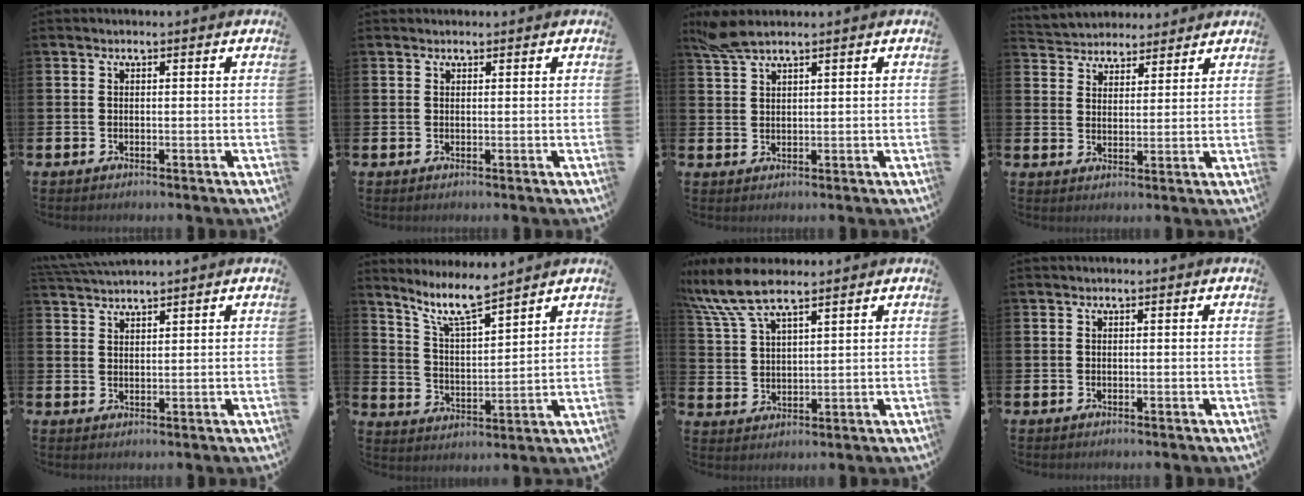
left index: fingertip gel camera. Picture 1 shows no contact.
{"total": 0.8, "force": [0.8, 0.2, 0.0], "torque": [0.012, -0.003, 0.012]}
{"total": 3.5, "force": [2.9, 0.7, 1.7], "torque": [-0.035, -0.005, 0.053]}
{"total": 4.3, "force": [4.1, 1.3, -0.8], "torque": [-0.006, -0.021, 0.074]}
{"total": 2.7, "force": [2.7, 0.1, 0.1], "torque": [-0.015, -0.005, 0.054]}
{"total": 8.5, "force": [7.4, 1.2, 3.9], "torque": [-0.096, -0.033, 0.132]}
{"total": 8.5, "force": [7.1, 2.1, 4.2], "torque": [-0.110, -0.013, 0.131]}
{"total": 0.0}